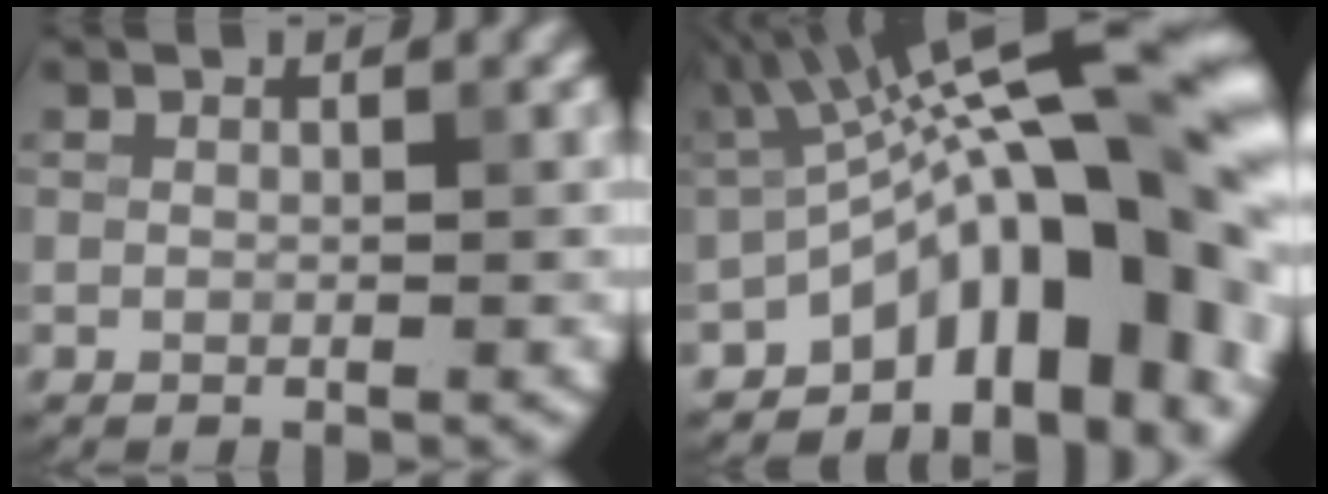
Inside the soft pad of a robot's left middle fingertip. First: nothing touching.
{"total": 16.5, "force": [-3.2, 6.4, 14.9], "torque": [-0.163, 0.052, -0.054]}